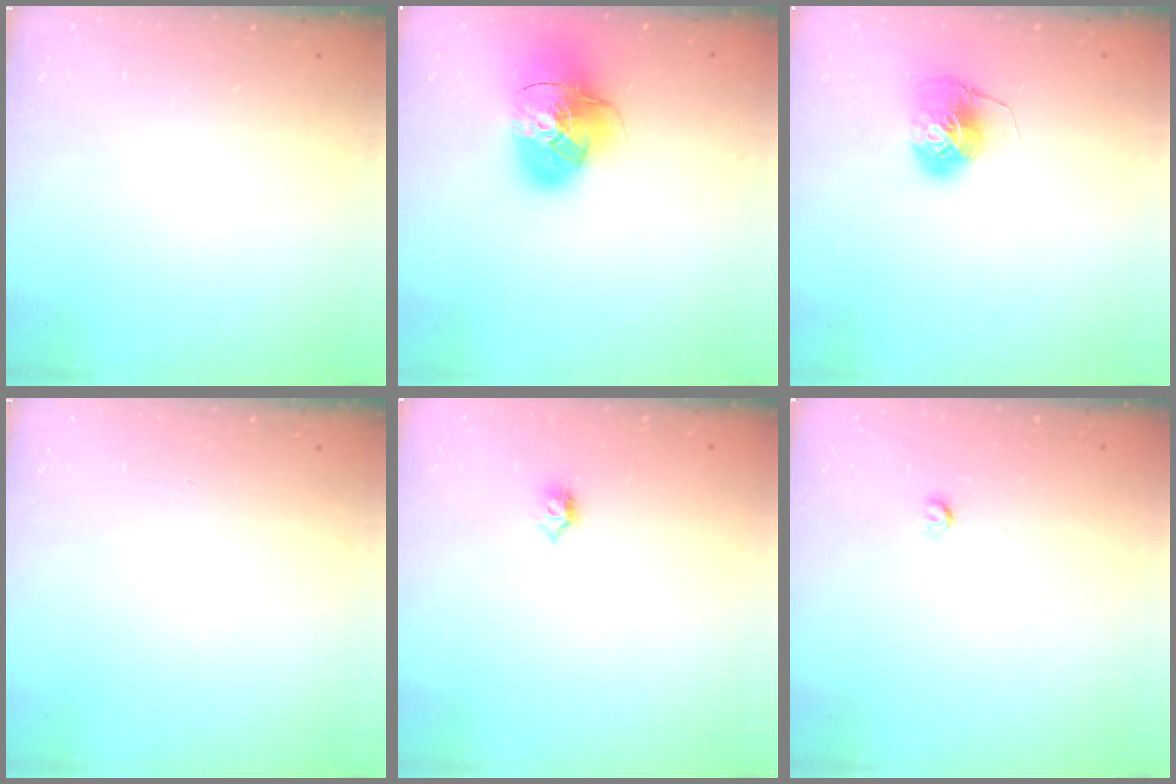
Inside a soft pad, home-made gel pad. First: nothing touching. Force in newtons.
{"total": 18.0, "press": 17.8, "slide": 2.8}
{"total": 7.1, "press": 7.1, "slide": 0.5}
{"total": 0.0}
{"total": 4.8, "press": 4.7, "slide": 1.0}
{"total": 3.2, "press": 3.2, "slide": 0.3}